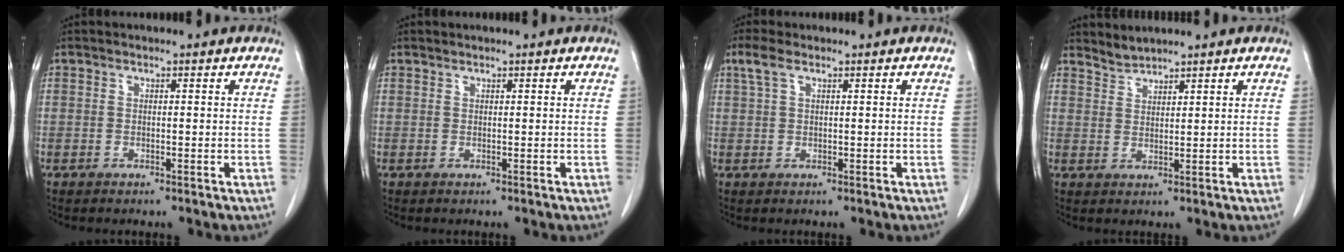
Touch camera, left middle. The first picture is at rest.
{"total": 0.0}
{"total": 2.5, "force": [1.6, 0.9, 1.7], "torque": [-0.049, 0.016, 0.039]}
{"total": 2.2, "force": [2.1, -0.2, -0.4], "torque": [0.001, -0.002, 0.048]}